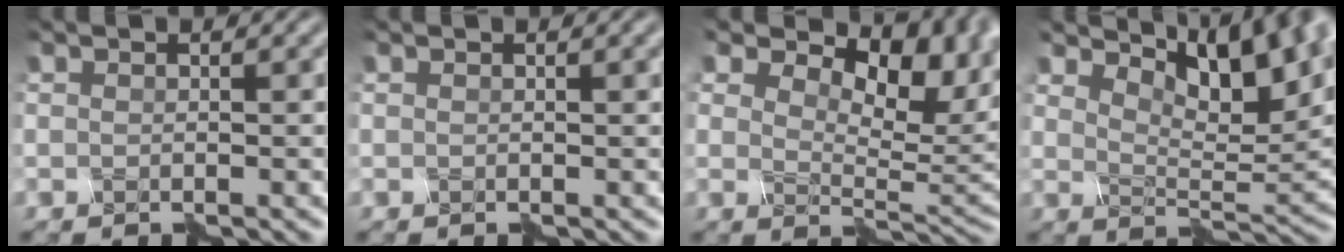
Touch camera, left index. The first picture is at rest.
{"total": 0.7, "force": [0.3, -0.1, 0.6], "torque": [-0.009, 0.001, 0.005]}
{"total": 10.9, "force": [4.4, 6.1, 7.8], "torque": [-0.106, 0.010, 0.064]}
{"total": 7.2, "force": [4.1, 3.2, 4.9], "torque": [-0.074, -0.004, 0.065]}